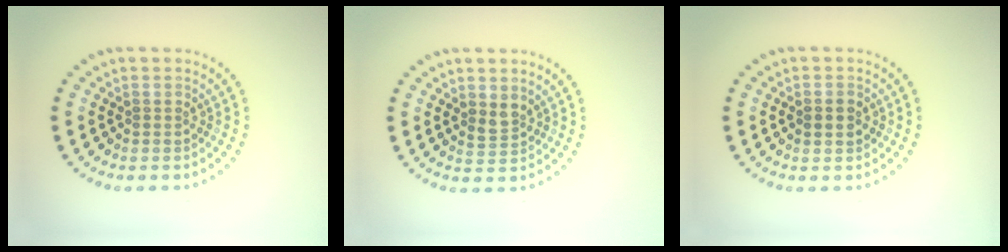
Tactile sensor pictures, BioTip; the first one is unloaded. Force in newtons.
{"total": 1.5, "press": 1.4, "slide": 0.7}
{"total": 1.2, "press": 1.2, "slide": 0.1}